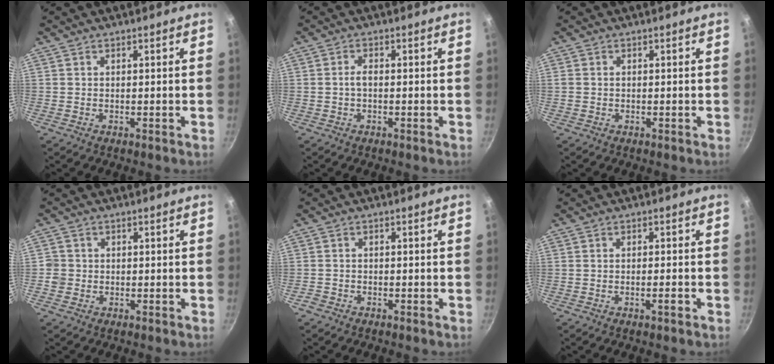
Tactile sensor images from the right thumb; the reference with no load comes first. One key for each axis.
{"total": 1.8, "fx": -0.3, "fy": 0.9, "fz": 1.5, "tx": -0.030, "ty": 0.010, "tz": -0.007}
{"total": 1.1, "fx": -0.2, "fy": 0.9, "fz": 0.5, "tx": -0.009, "ty": 0.003, "tz": -0.004}
{"total": 2.4, "fx": -0.6, "fy": 2.3, "fz": 0.6, "tx": -0.001, "ty": 0.010, "tz": -0.012}
{"total": 1.3, "fx": -1.0, "fy": 0.7, "fz": 0.3, "tx": -0.016, "ty": 0.012, "tz": -0.022}
{"total": 1.8, "fx": -0.9, "fy": 0.3, "fz": 1.6, "tx": -0.029, "ty": 0.006, "tz": -0.016}